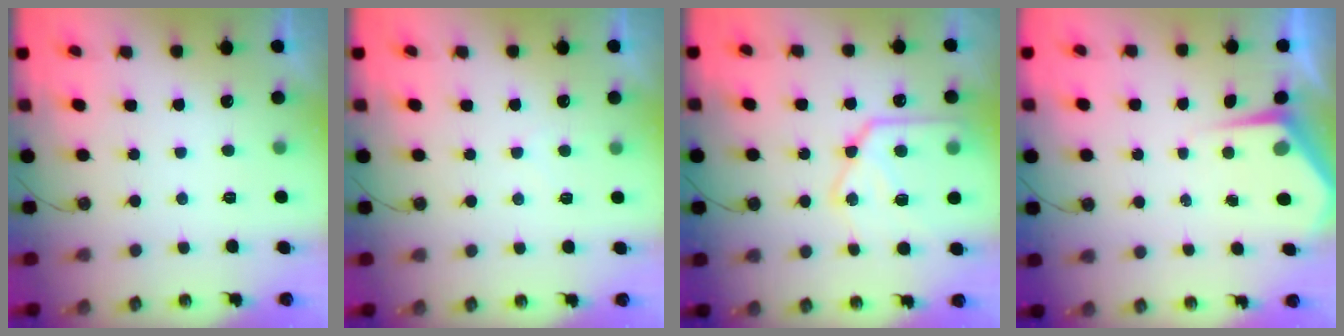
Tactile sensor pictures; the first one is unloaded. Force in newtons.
{"total": 3.1, "press": 3.1, "slide": 0.4}
{"total": 16.4, "press": 16.4, "slide": 1.6}
{"total": 4.8, "press": 4.8, "slide": 0.5}